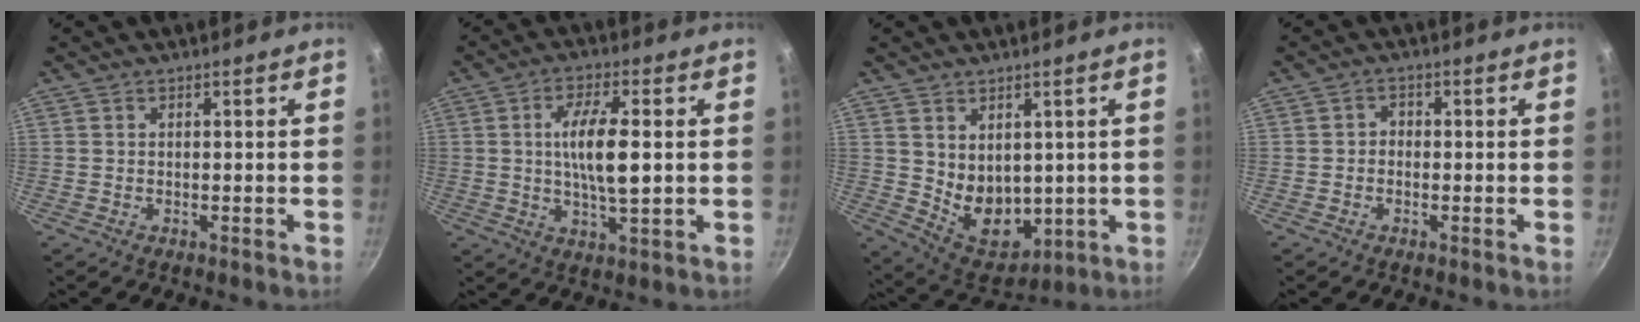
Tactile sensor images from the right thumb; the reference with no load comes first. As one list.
[{"total": 10.1, "force": [0.8, 3.0, 9.6], "torque": [-0.177, 0.003, 0.012]}, {"total": 10.2, "force": [1.9, 7.5, 6.6], "torque": [-0.072, -0.033, 0.059]}, {"total": 1.7, "force": [-0.4, 1.4, 0.8], "torque": [-0.008, 0.009, -0.011]}]